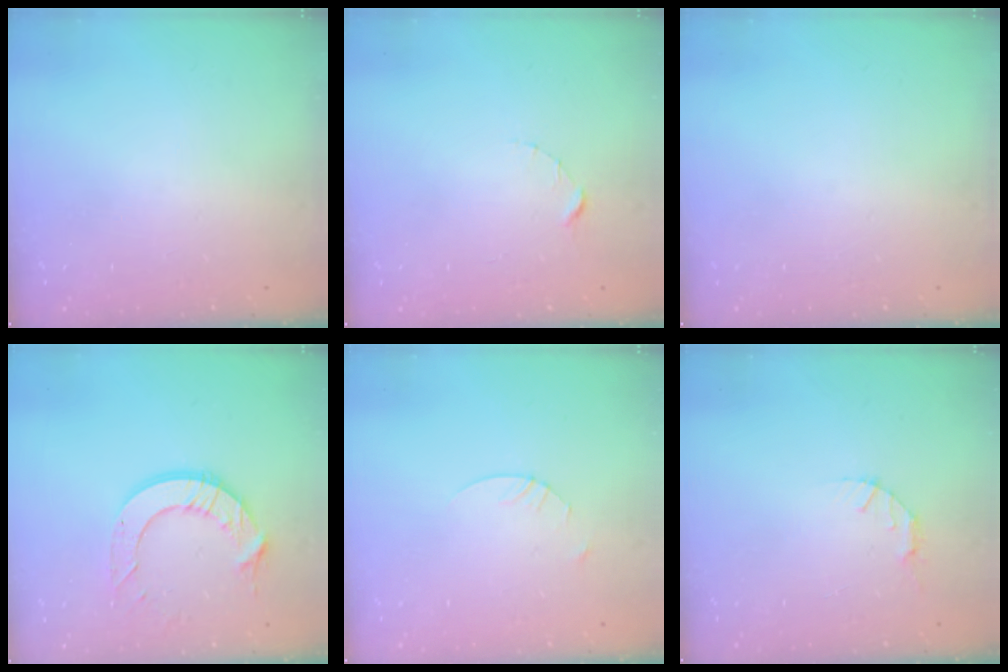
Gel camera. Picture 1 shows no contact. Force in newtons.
{"total": 1.5, "press": 1.5, "slide": 0.2}
{"total": 0.0}
{"total": 11.2, "press": 11.1, "slide": 1.3}
{"total": 1.4, "press": 1.4, "slide": 0.2}
{"total": 2.8, "press": 2.8, "slide": 0.4}